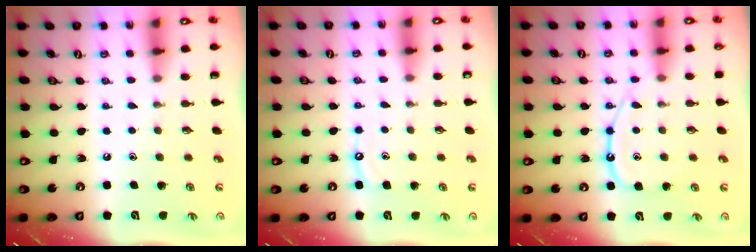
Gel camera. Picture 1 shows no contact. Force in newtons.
{"total": 5.0, "press": 5.0, "slide": 0.3}
{"total": 13.1, "press": 13.0, "slide": 1.3}